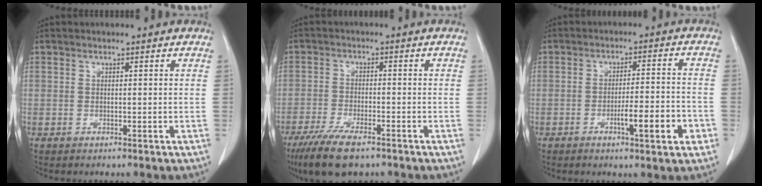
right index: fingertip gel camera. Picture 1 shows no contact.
{"total": 9.3, "force": [-6.7, 2.4, 6.1], "torque": [-0.107, -0.018, -0.110]}
{"total": 7.5, "force": [-3.1, 0.7, 6.8], "torque": [-0.102, 0.001, -0.044]}